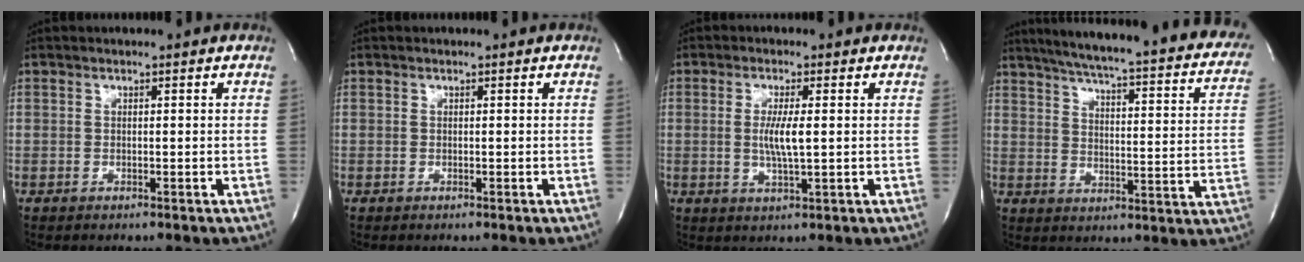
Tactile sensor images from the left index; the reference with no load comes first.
{"total": 0.0}
{"total": 4.6, "force": [0.2, 0.4, 4.6], "torque": [-0.093, -0.006, 0.004]}
{"total": 30.2, "force": [25.0, 4.5, 16.4], "torque": [-0.224, -0.039, 0.295]}